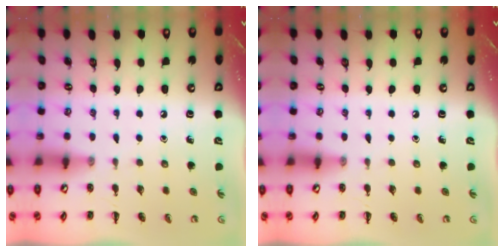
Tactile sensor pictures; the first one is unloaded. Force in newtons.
{"total": 0.0}